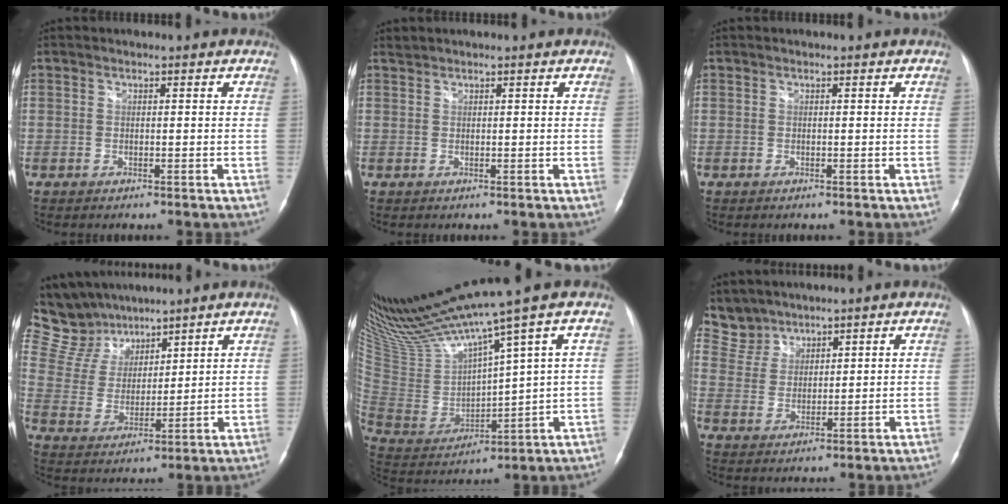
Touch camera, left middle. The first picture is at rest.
{"total": 0.6, "force": [0.6, 0.0, -0.1], "torque": [-0.004, 0.007, 0.014]}
{"total": 0.0}
{"total": 12.1, "force": [10.7, 5.3, 1.7], "torque": [-0.050, 0.022, 0.221]}
{"total": 15.5, "force": [12.7, -1.3, 8.7], "torque": [-0.170, -0.015, 0.255]}
{"total": 5.3, "force": [4.8, 2.2, -0.6], "torque": [0.013, 0.006, 0.105]}